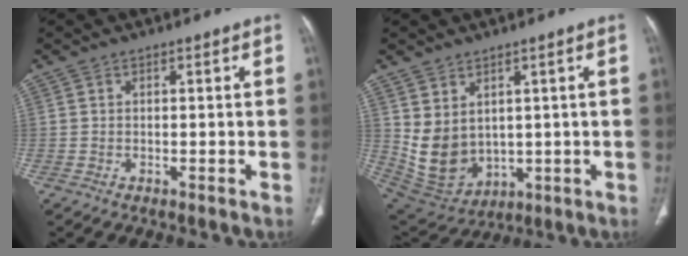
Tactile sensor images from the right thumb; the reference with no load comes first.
{"total": 10.6, "force": [2.1, 8.0, 6.7], "torque": [-0.111, -0.015, 0.078]}